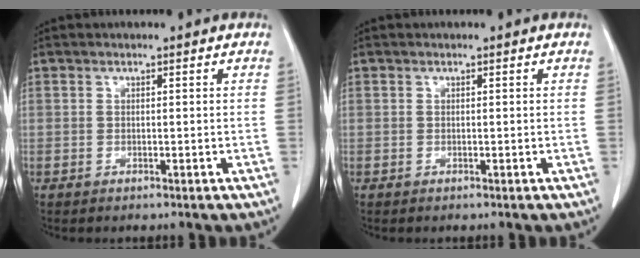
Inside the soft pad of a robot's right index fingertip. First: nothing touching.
{"total": 0.0}